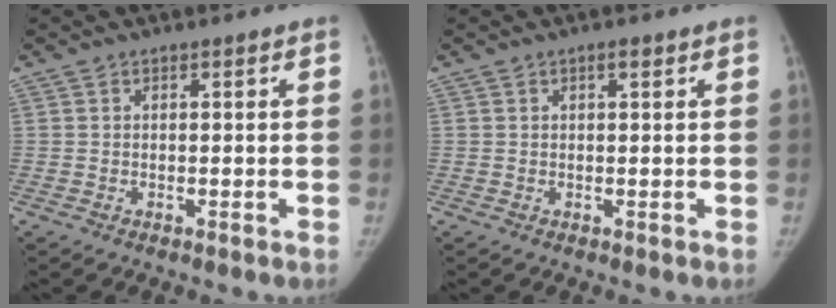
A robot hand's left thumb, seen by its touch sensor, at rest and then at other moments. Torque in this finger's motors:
{"motor_torque": [0.17, -0.08, 0.54, -0.16, 0.02]}